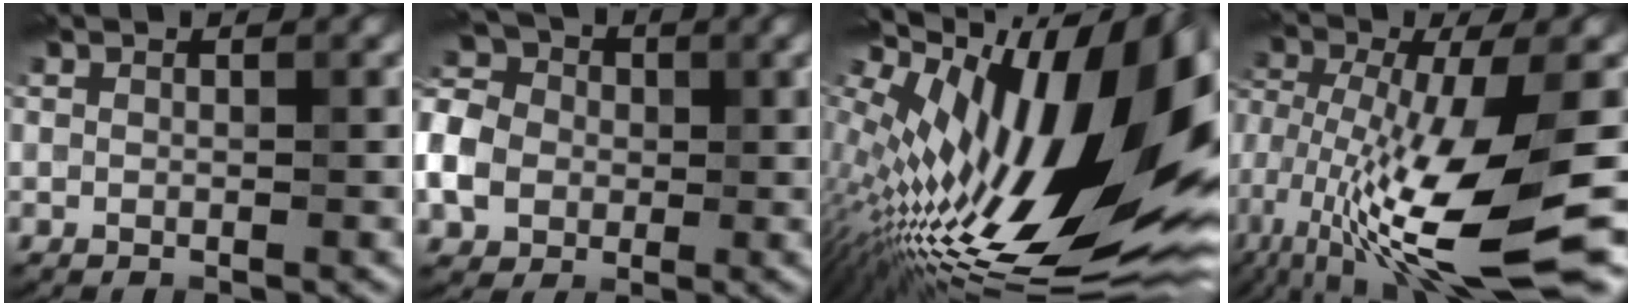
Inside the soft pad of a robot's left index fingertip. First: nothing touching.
{"total": 7.7, "force": [-1.3, 6.3, 4.3], "torque": [-0.114, 0.003, -0.030]}
{"total": 19.6, "force": [1.7, 8.4, 17.6], "torque": [-0.310, 0.018, 0.007]}
{"total": 13.2, "force": [-5.7, 3.3, 11.4], "torque": [-0.230, -0.025, -0.097]}